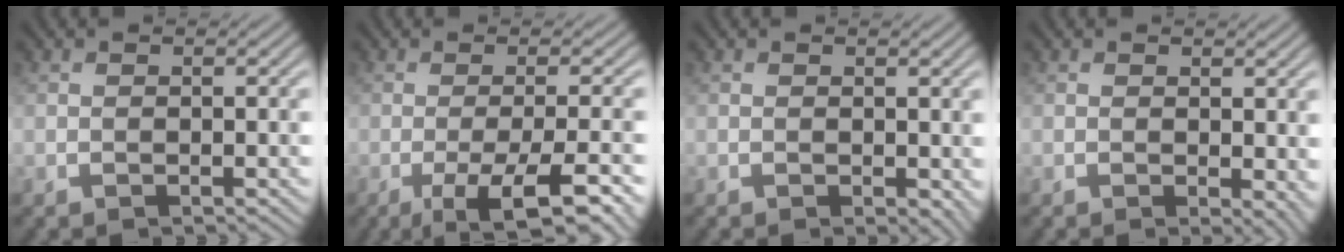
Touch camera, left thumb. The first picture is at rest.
{"total": 9.6, "force": [-4.5, 2.2, 8.2], "torque": [-0.116, 0.001, -0.058]}
{"total": 1.6, "force": [-0.1, 0.8, 1.3], "torque": [-0.017, -0.006, 0.003]}
{"total": 2.6, "force": [0.0, 0.9, 2.4], "torque": [-0.032, -0.005, 0.001]}